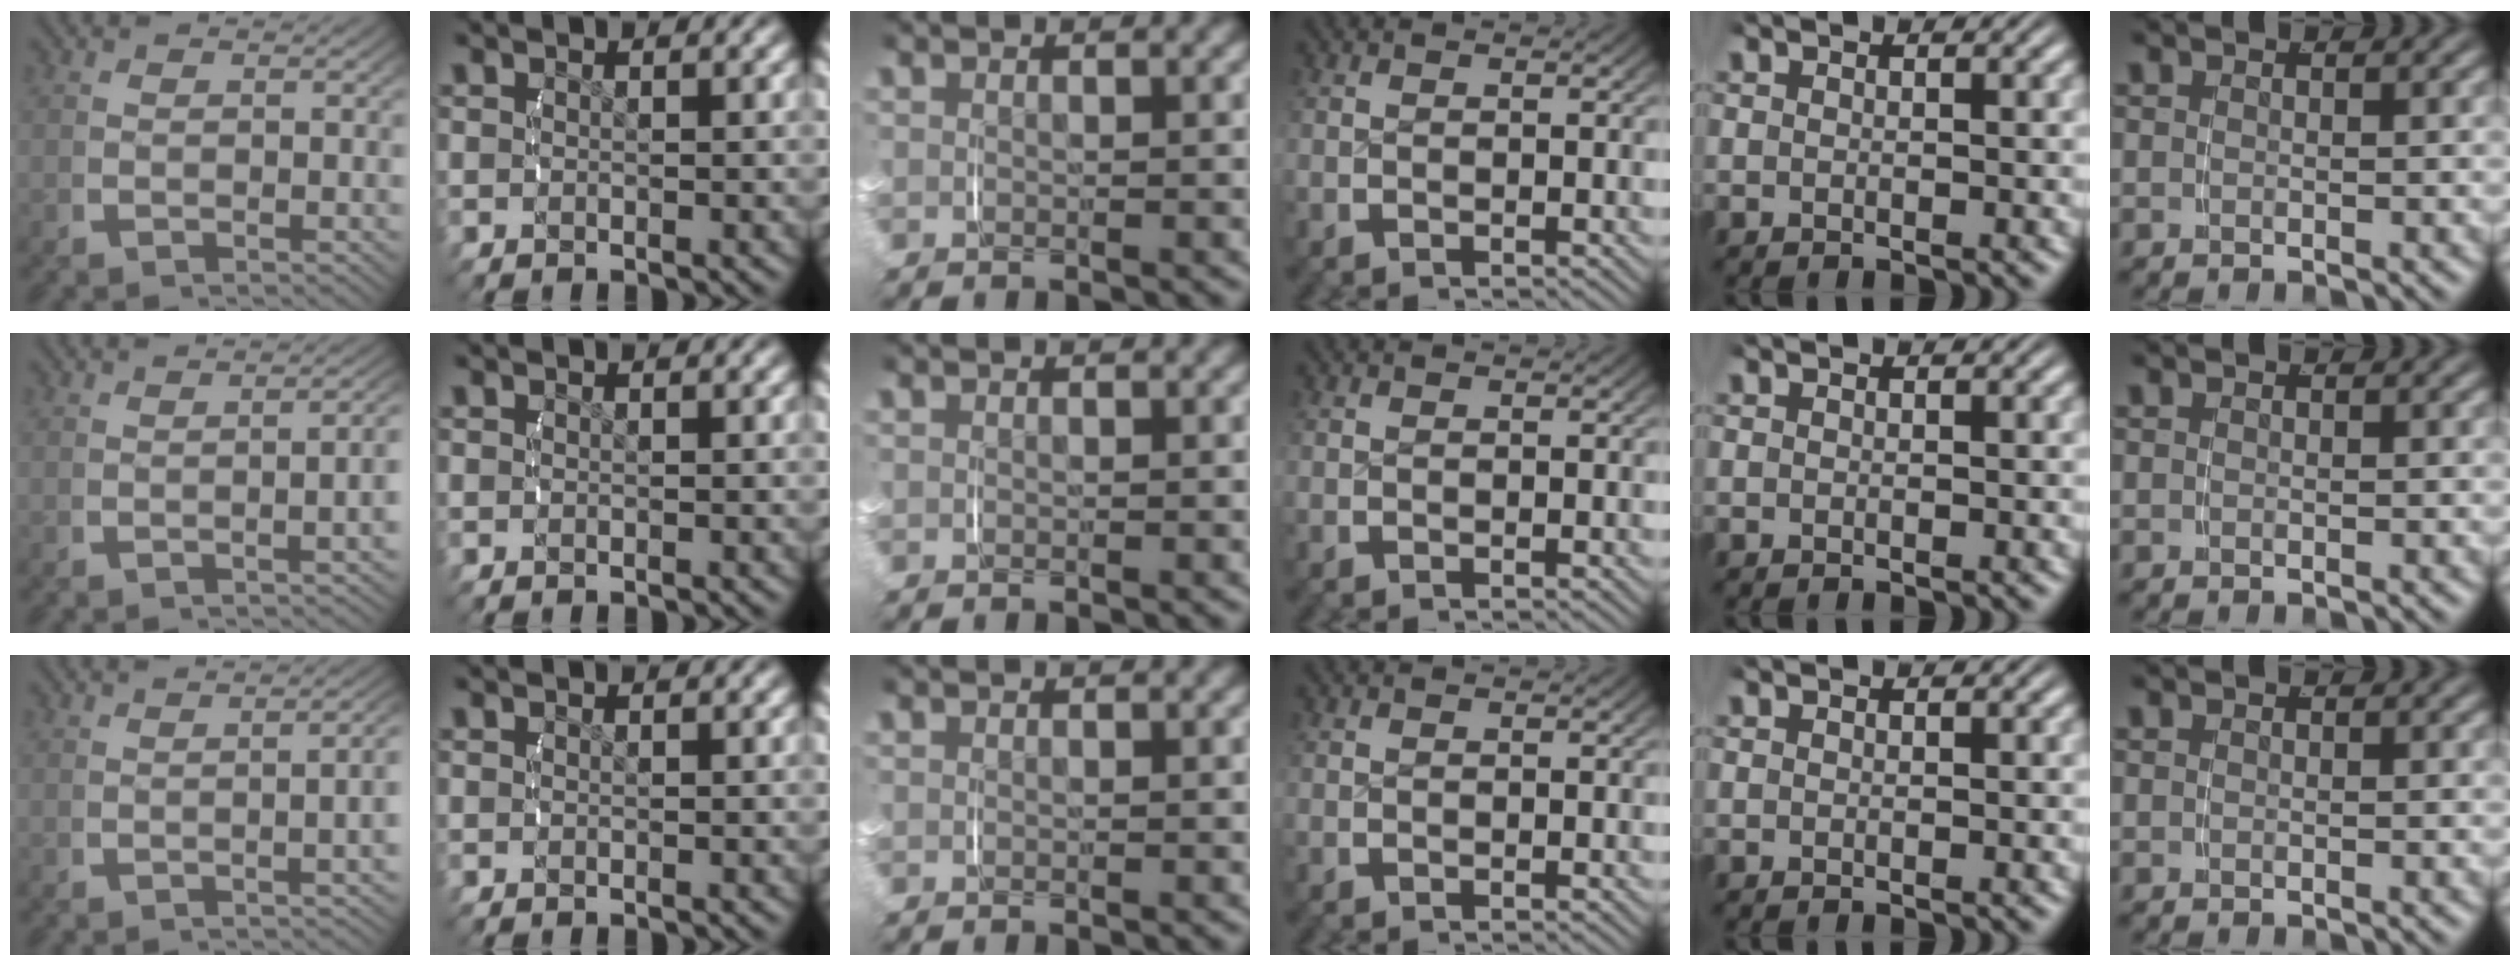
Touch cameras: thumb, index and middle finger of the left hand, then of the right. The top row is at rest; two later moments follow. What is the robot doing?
{"motion": "lift_and_place", "object": "dispenser bottle"}